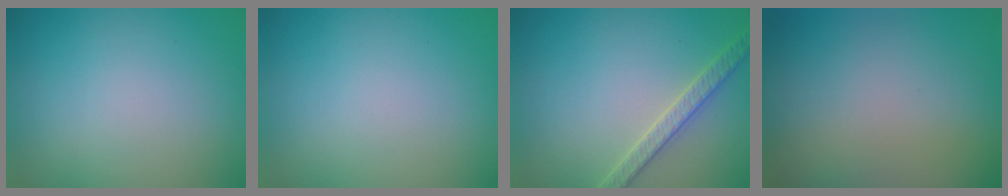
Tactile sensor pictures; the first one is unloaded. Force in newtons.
{"total": 0.0}
{"total": 2.7, "press": 2.7, "slide": 0.3}
{"total": 0.0}